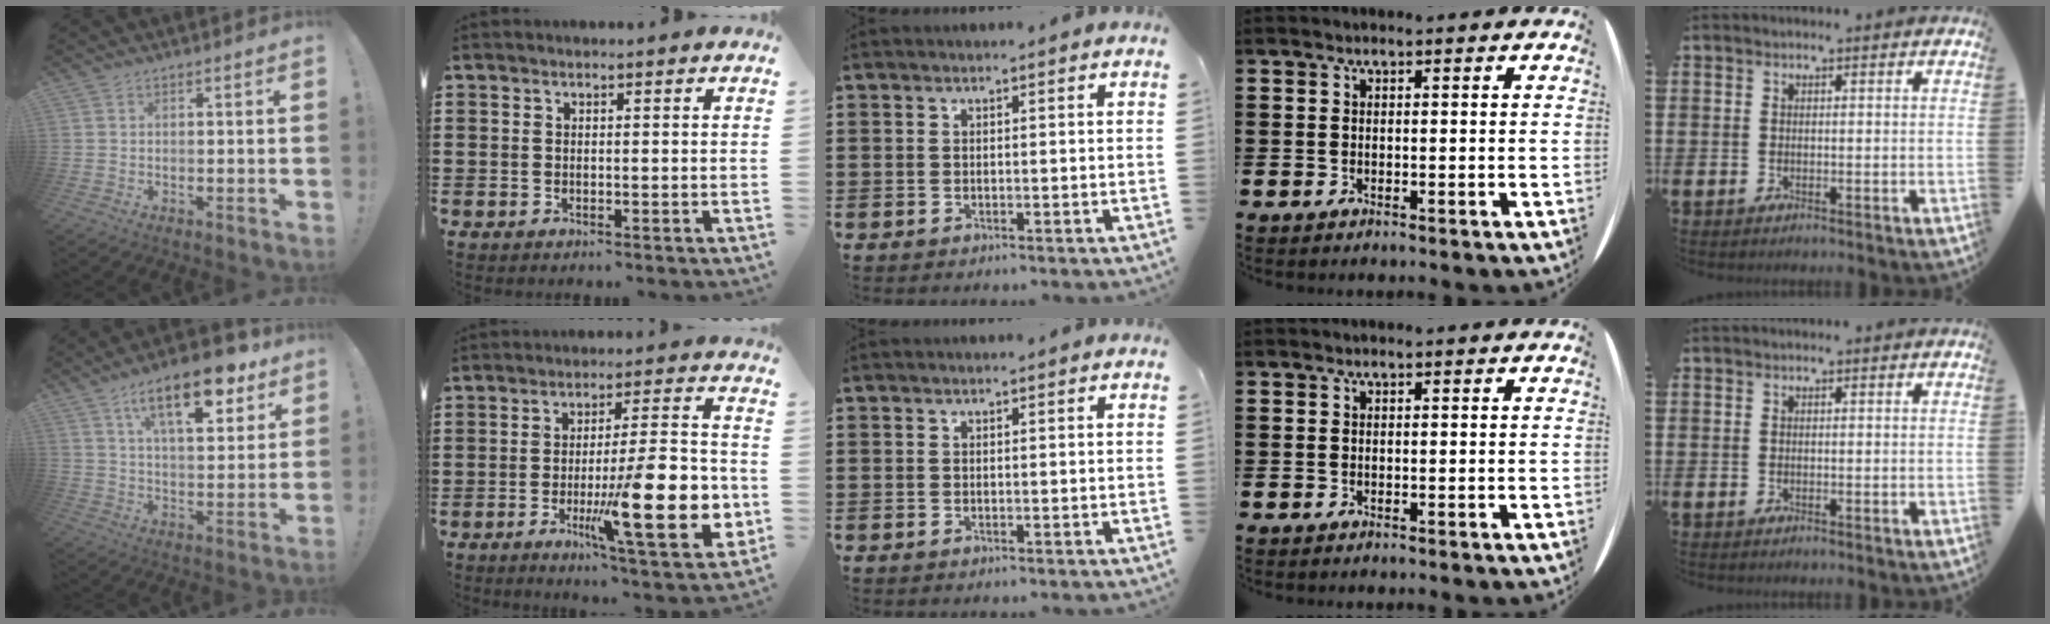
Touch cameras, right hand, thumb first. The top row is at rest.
{"thumb": {"total": 17.3, "force": [9.6, 6.6, 12.8], "torque": [-0.196, -0.041, 0.157]}, "index": {"total": 17.6, "force": [-4.4, 3.9, 16.5], "torque": [-0.256, -0.006, -0.060]}}